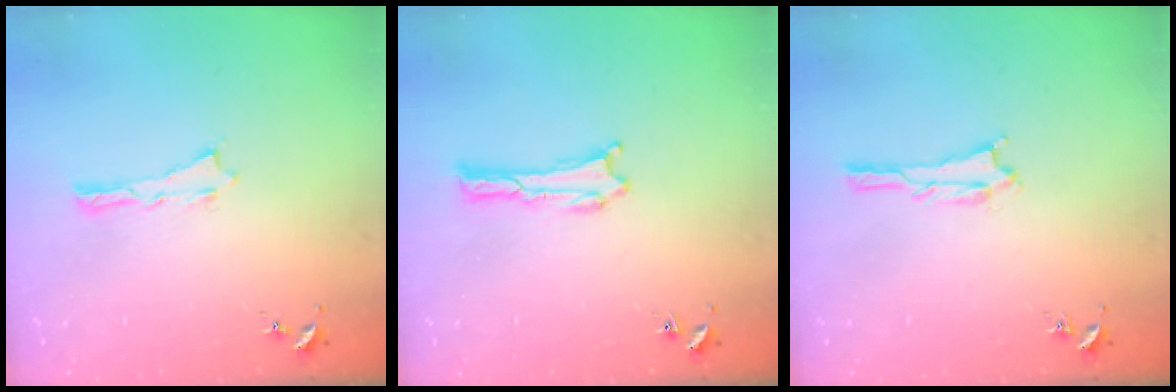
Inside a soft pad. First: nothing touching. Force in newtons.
{"total": 0.0}
{"total": 1.1, "press": 1.1, "slide": 0.1}